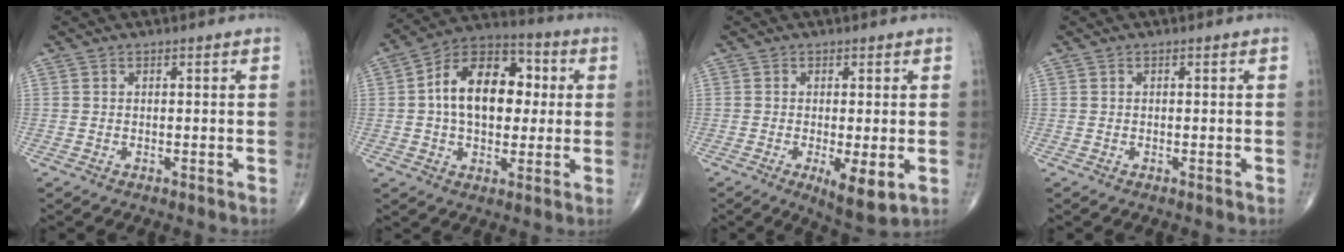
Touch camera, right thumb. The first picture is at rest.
{"total": 16.8, "force": [1.8, 10.6, 12.8], "torque": [-0.173, 0.026, 0.019]}
{"total": 6.4, "force": [-1.6, 1.9, 6.0], "torque": [-0.094, -0.020, -0.023]}
{"total": 0.0}